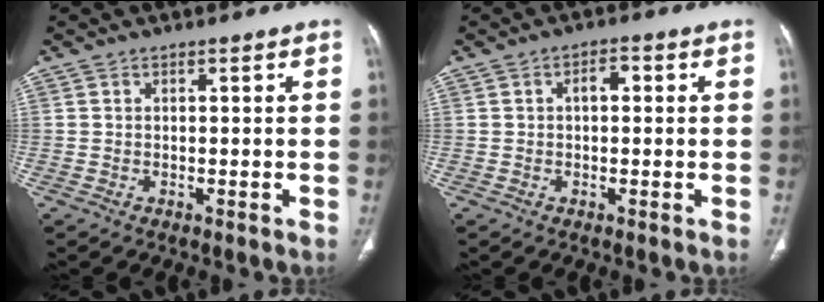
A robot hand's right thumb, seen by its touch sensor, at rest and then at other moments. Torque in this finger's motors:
{"motor_torque": [0.46, 0.69, 0.29, 0.39, 0.05]}